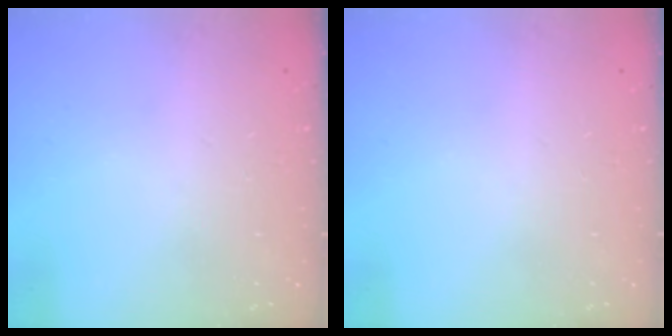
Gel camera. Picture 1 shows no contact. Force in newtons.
{"total": 0.0}